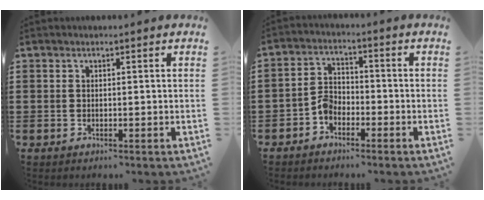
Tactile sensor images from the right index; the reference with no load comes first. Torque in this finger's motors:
{"motor_torque": [2.14, 0.00, 0.41, 0.08]}